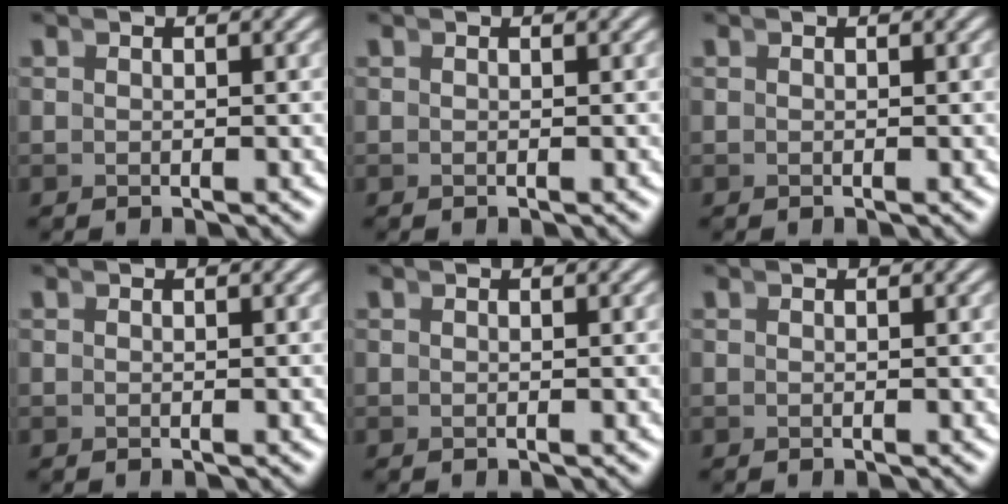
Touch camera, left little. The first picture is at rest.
{"total": 0.0}
{"total": 0.0}
{"total": 0.0}
{"total": 0.0}
{"total": 0.0}